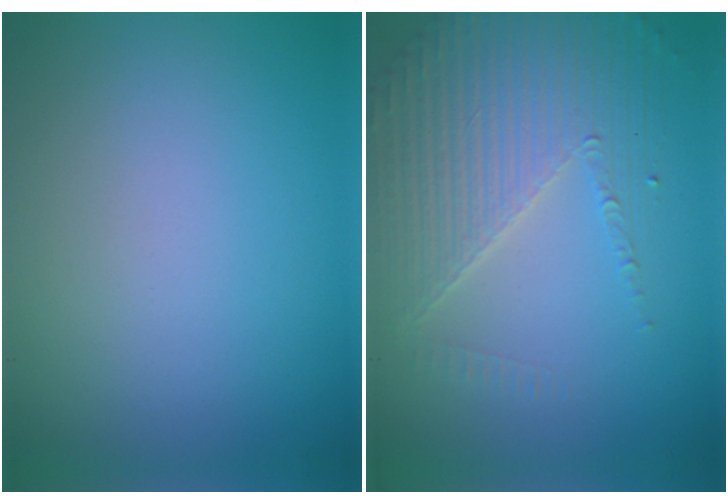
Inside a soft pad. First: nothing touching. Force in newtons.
{"total": 4.5, "press": 3.9, "slide": 2.1}